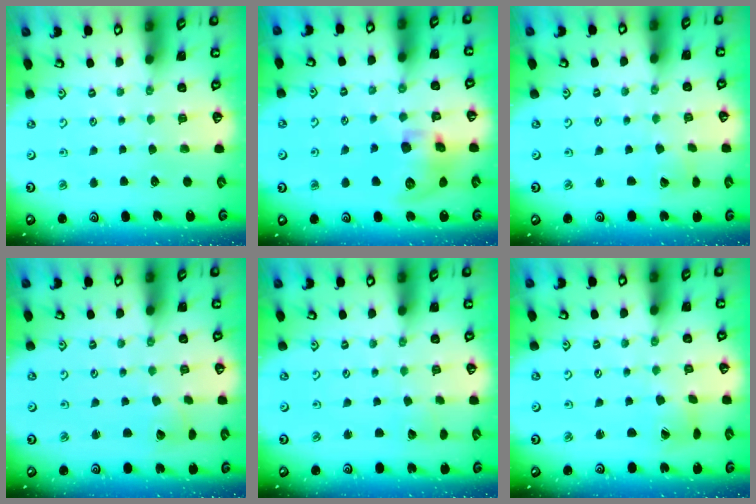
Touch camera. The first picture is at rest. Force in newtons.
{"total": 11.9, "press": 11.7, "slide": 2.1}
{"total": 3.6, "press": 3.6, "slide": 0.2}
{"total": 2.4, "press": 2.4, "slide": 0.3}
{"total": 1.8, "press": 1.8, "slide": 0.2}
{"total": 3.0, "press": 3.0, "slide": 0.2}